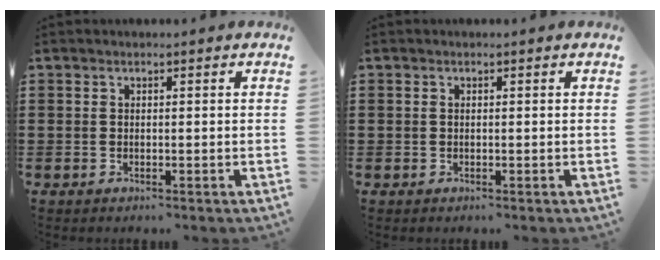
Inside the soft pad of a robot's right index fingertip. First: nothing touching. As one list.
[{"total": 0.0}]